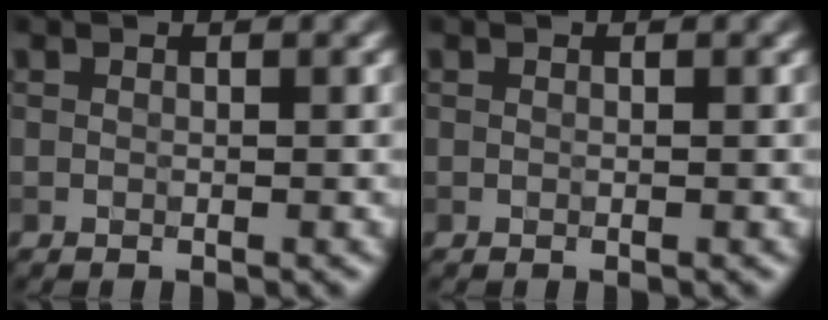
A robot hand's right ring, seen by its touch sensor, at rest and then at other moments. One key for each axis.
{"total": 0.0}